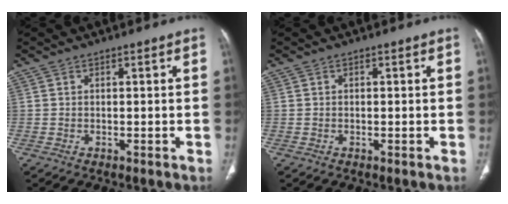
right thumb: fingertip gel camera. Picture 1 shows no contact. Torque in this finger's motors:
{"motor_torque": [-0.14, 0.14, -0.32, 0.16, -0.06]}